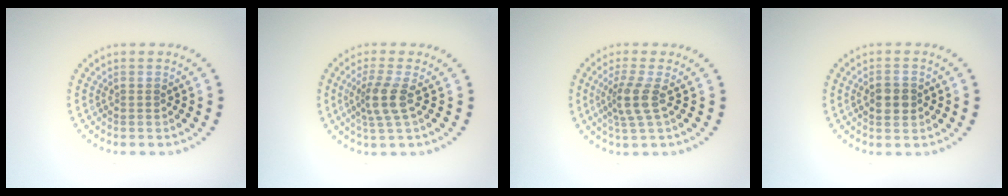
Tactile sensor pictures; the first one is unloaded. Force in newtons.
{"total": 2.7, "press": 2.1, "slide": 1.7}
{"total": 2.7, "press": 2.0, "slide": 1.8}
{"total": 2.6, "press": 2.6, "slide": 0.2}